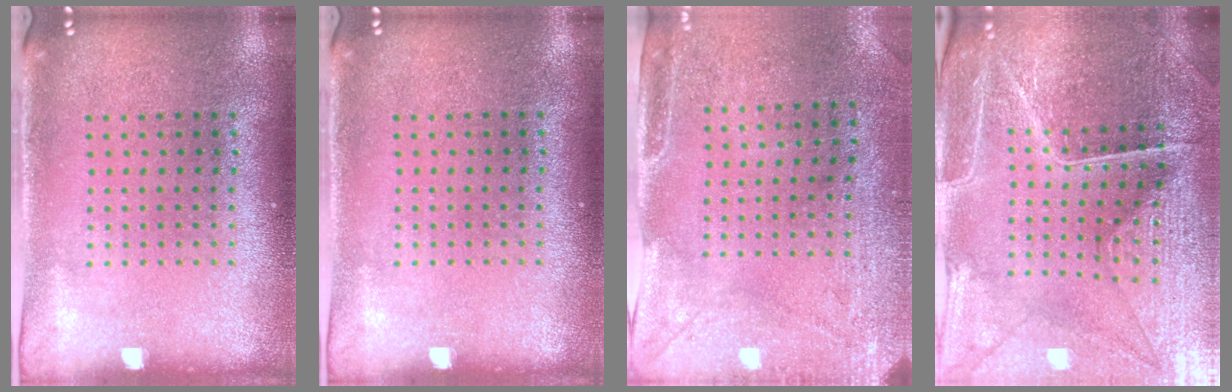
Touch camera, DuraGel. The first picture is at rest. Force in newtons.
{"total": 0.0}
{"total": 3.0, "press": 2.4, "slide": 1.8}
{"total": 4.4, "press": 4.3, "slide": 0.8}